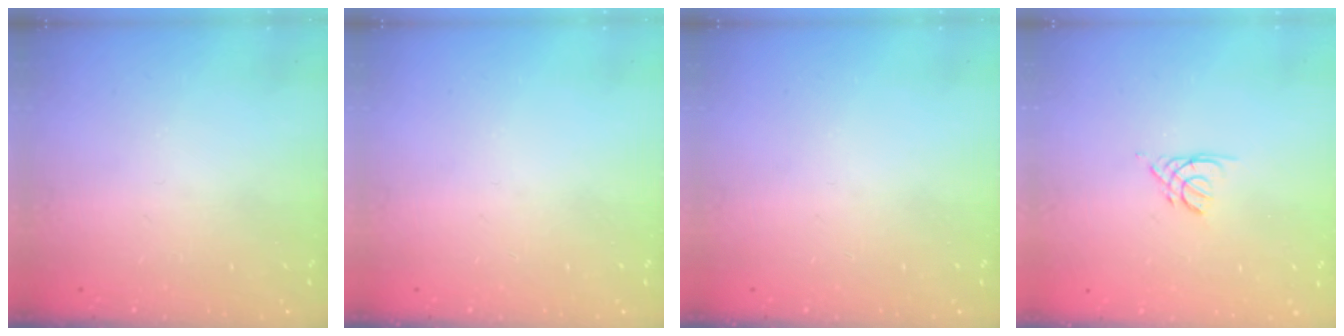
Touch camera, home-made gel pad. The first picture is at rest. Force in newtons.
{"total": 0.0}
{"total": 0.0}
{"total": 2.2, "press": 2.2, "slide": 0.4}